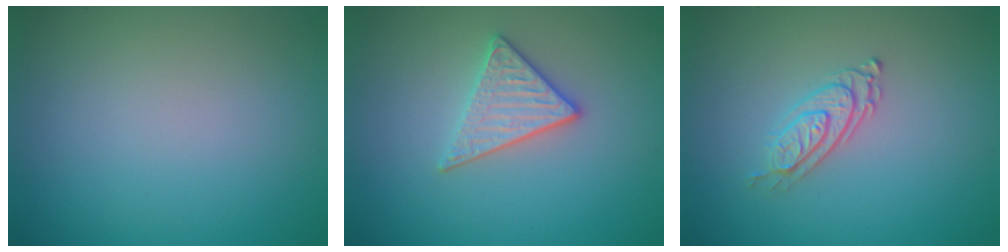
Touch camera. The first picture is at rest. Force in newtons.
{"total": 2.9, "press": 2.7, "slide": 1.1}
{"total": 2.7, "press": 2.0, "slide": 1.8}